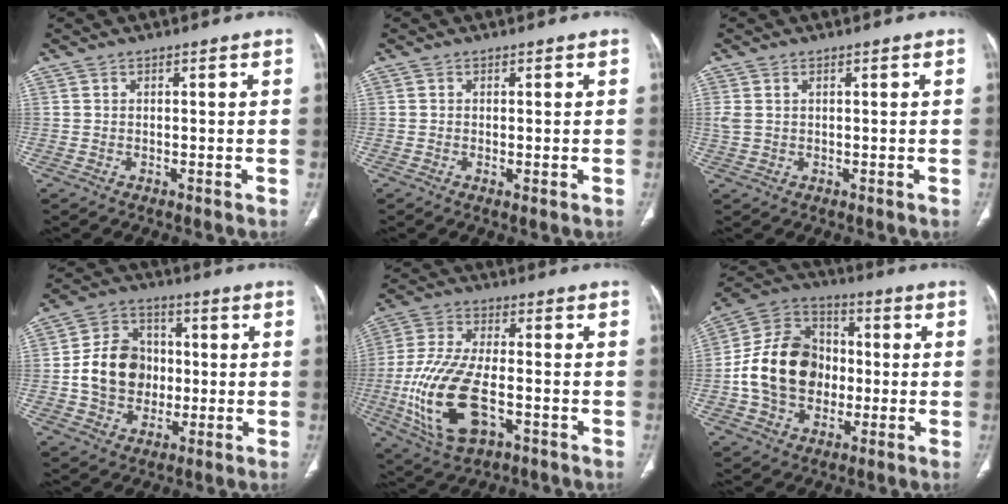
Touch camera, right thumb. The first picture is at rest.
{"total": 0.9, "force": [-0.2, 0.3, 0.8], "torque": [-0.020, -0.005, -0.002]}
{"total": 2.3, "force": [0.6, 1.5, 1.7], "torque": [-0.055, 0.013, 0.021]}
{"total": 13.1, "force": [-0.6, 10.8, 7.4], "torque": [-0.102, 0.021, -0.012]}
{"total": 17.8, "force": [-4.7, 8.9, 14.7], "torque": [-0.310, 0.011, -0.075]}
{"total": 18.0, "force": [-1.5, 14.0, 11.2], "torque": [-0.169, 0.032, -0.029]}